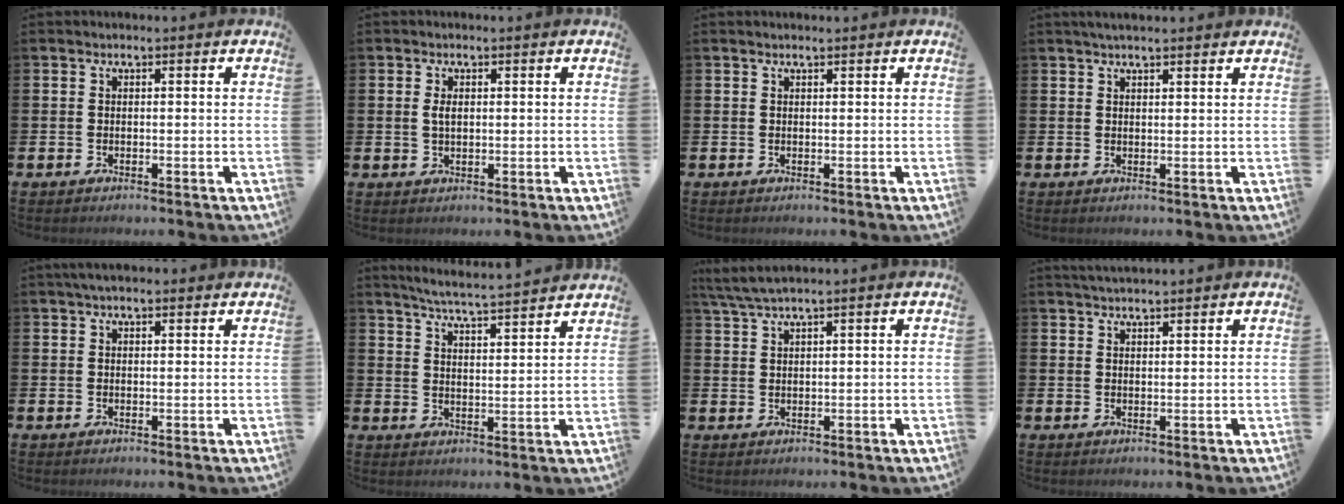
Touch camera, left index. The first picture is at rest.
{"total": 1.8, "force": [0.5, 0.9, 1.5], "torque": [-0.019, 0.001, 0.005]}
{"total": 0.6, "force": [0.5, 0.0, 0.2], "torque": [-0.001, -0.001, 0.009]}
{"total": 2.1, "force": [1.9, 0.3, 0.8], "torque": [-0.010, -0.003, 0.032]}
{"total": 1.9, "force": [1.6, 0.6, 0.9], "torque": [-0.010, 0.002, 0.026]}
{"total": 5.6, "force": [5.5, -0.4, 1.3], "torque": [-0.039, -0.037, 0.094]}
{"total": 2.9, "force": [2.4, -0.1, 1.7], "torque": [-0.040, -0.002, 0.045]}
{"total": 2.3, "force": [2.2, 0.2, 0.4], "torque": [-0.010, -0.004, 0.040]}